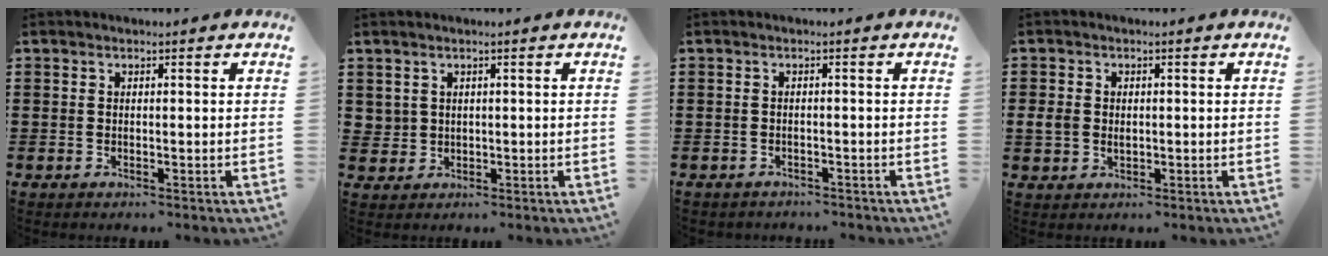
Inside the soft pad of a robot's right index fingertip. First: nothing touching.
{"total": 1.7, "force": [0.8, 1.5, 0.2], "torque": [-0.011, 0.008, 0.016]}
{"total": 1.1, "force": [-1.0, 0.3, 0.0], "torque": [-0.004, 0.002, -0.023]}
{"total": 2.5, "force": [-0.1, 2.0, 1.5], "torque": [-0.047, 0.001, -0.008]}